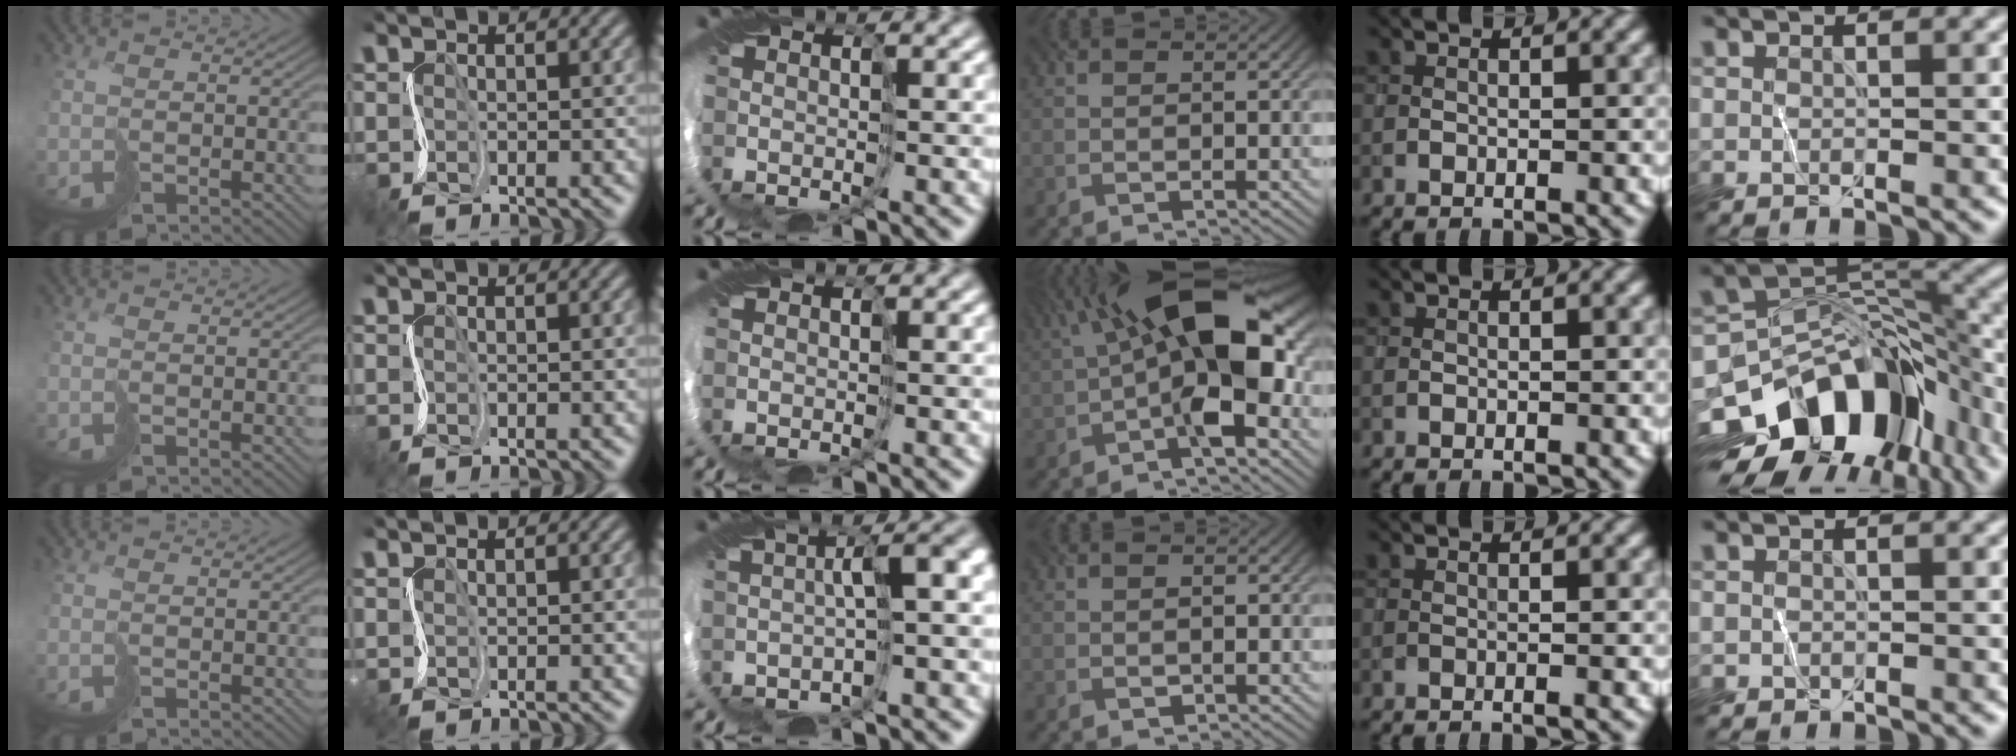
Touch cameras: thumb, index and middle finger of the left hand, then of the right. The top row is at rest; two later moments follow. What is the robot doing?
{"motion": "cut", "object": "paper"}